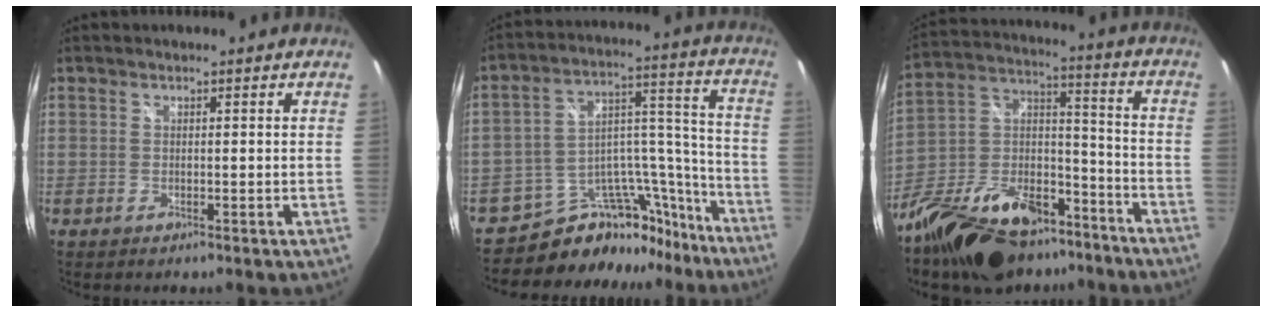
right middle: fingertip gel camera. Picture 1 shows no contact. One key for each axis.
{"total": 16.5, "fx": -14.4, "fy": 7.6, "fz": 2.8, "tx": -0.039, "ty": 0.084, "tz": -0.212}
{"total": 24.0, "fx": -16.4, "fy": 12.1, "fz": 12.6, "tx": -0.253, "ty": 0.033, "tz": -0.258}